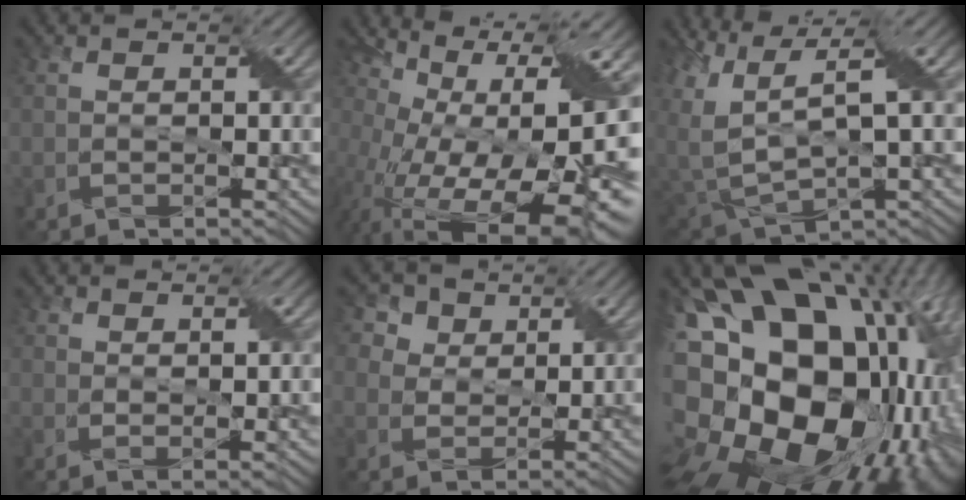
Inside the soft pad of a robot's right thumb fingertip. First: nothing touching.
{"total": 20.6, "force": [-2.6, 9.9, 17.9], "torque": [-0.238, -0.015, -0.024]}
{"total": 9.4, "force": [3.4, 4.4, 7.6], "torque": [-0.200, -0.009, 0.075]}
{"total": 1.9, "force": [1.1, 0.3, 1.5], "torque": [-0.031, -0.001, 0.024]}
{"total": 5.5, "force": [3.5, 3.8, 1.8], "torque": [-0.080, -0.001, 0.062]}
{"total": 23.5, "force": [2.2, 15.4, 17.5], "torque": [-0.337, -0.024, 0.049]}